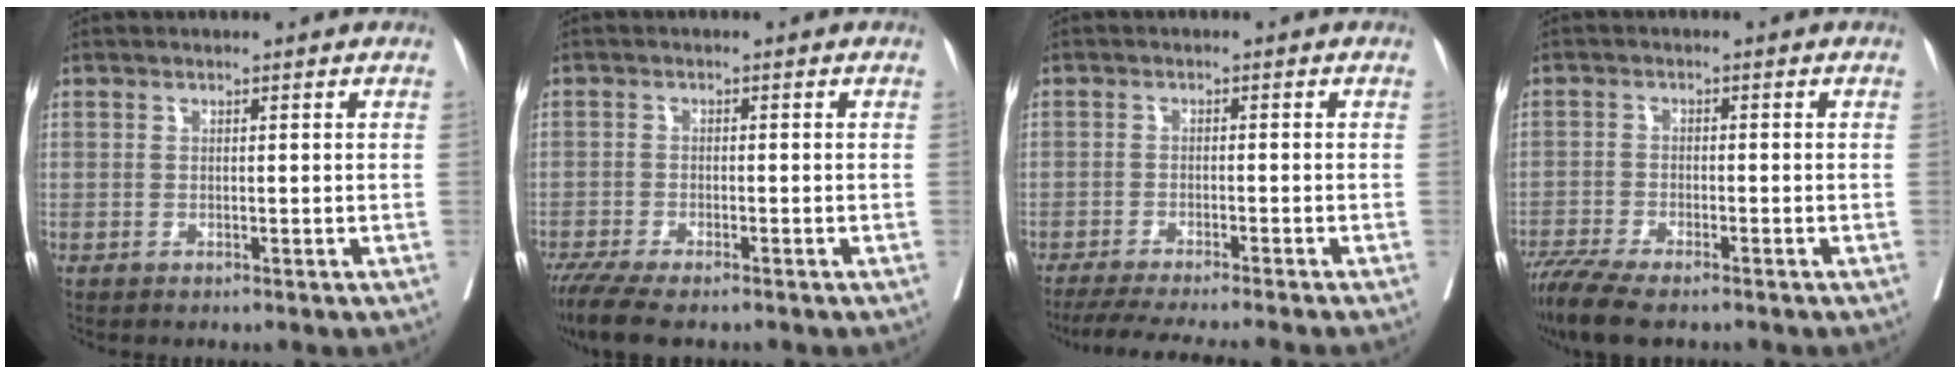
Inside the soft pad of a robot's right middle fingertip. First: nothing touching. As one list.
[{"total": 8.0, "force": [-6.3, 1.6, 4.6], "torque": [-0.074, -0.016, -0.104]}, {"total": 11.5, "force": [-10.1, -1.0, 5.3], "torque": [-0.051, -0.025, -0.149]}, {"total": 7.9, "force": [-6.3, 1.3, 4.6], "torque": [-0.081, -0.015, -0.110]}]